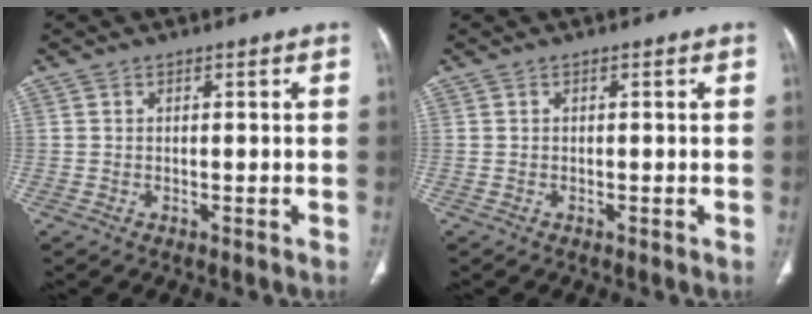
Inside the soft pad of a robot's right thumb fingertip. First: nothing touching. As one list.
[{"total": 0.0}]